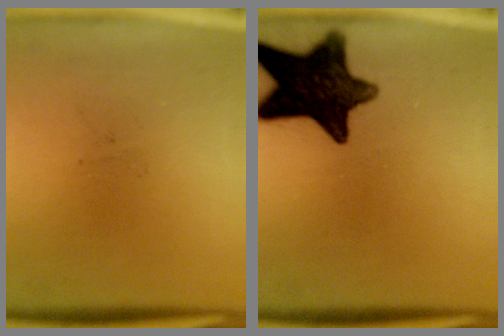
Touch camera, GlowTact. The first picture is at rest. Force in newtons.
{"total": 14.3}